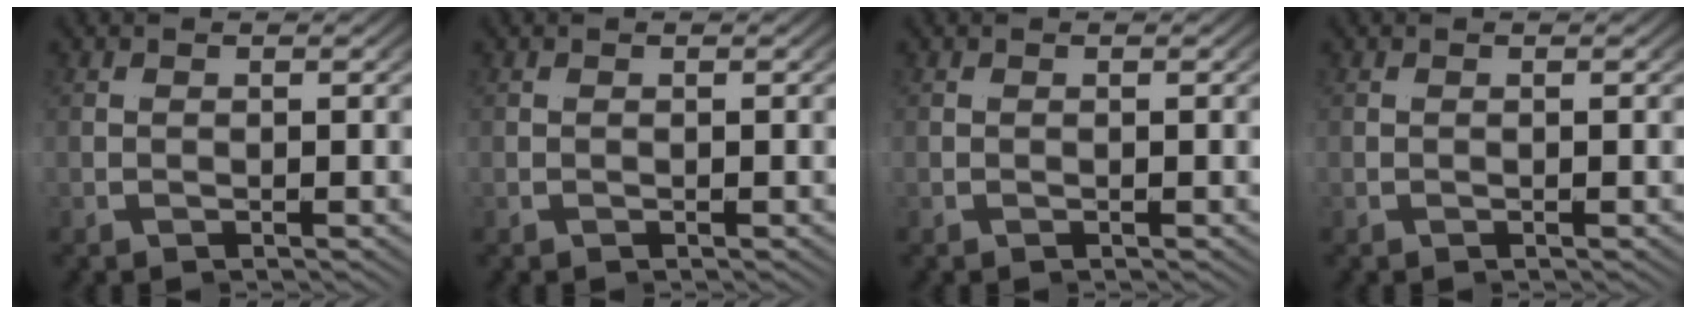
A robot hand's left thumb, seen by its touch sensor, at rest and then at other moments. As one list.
[{"total": 0.0}, {"total": 0.0}, {"total": 0.0}]